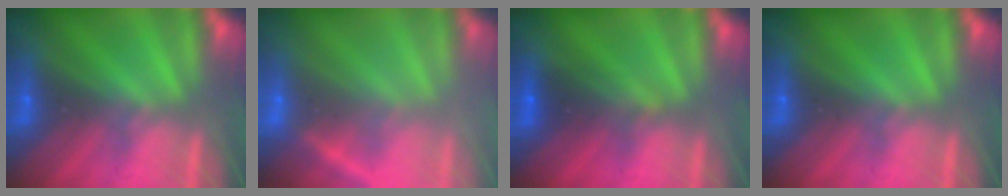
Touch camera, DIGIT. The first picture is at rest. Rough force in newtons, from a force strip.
{"total": 2.4}
{"total": 2.8}
{"total": 0.0}